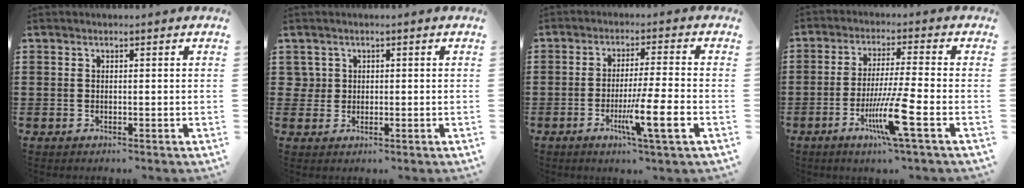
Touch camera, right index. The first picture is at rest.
{"total": 1.6, "force": [0.3, 1.5, 0.3], "torque": [-0.013, 0.009, 0.005]}
{"total": 8.2, "force": [-3.0, 0.0, 7.6], "torque": [-0.129, -0.012, -0.052]}
{"total": 9.2, "force": [-3.9, 0.0, 8.3], "torque": [-0.163, -0.017, -0.074]}